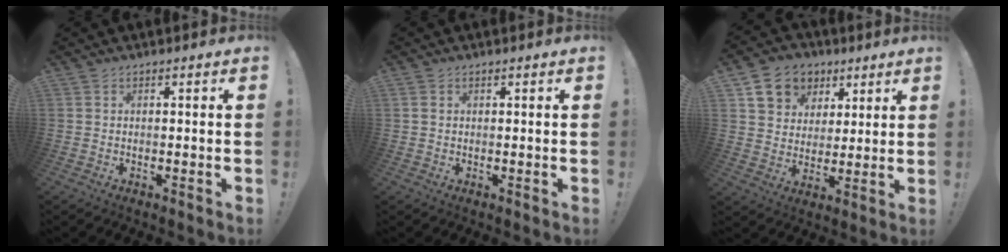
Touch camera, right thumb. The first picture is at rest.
{"total": 1.1, "force": [0.5, 0.8, 0.5], "torque": [-0.009, 0.003, 0.009]}
{"total": 12.6, "force": [6.3, 10.0, 4.5], "torque": [-0.063, -0.028, 0.127]}